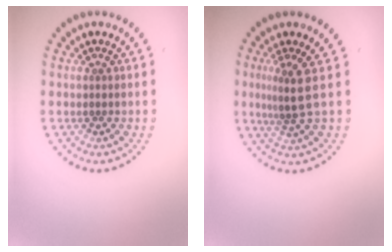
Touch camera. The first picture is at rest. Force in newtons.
{"total": 2.8, "press": 1.8, "slide": 2.1}